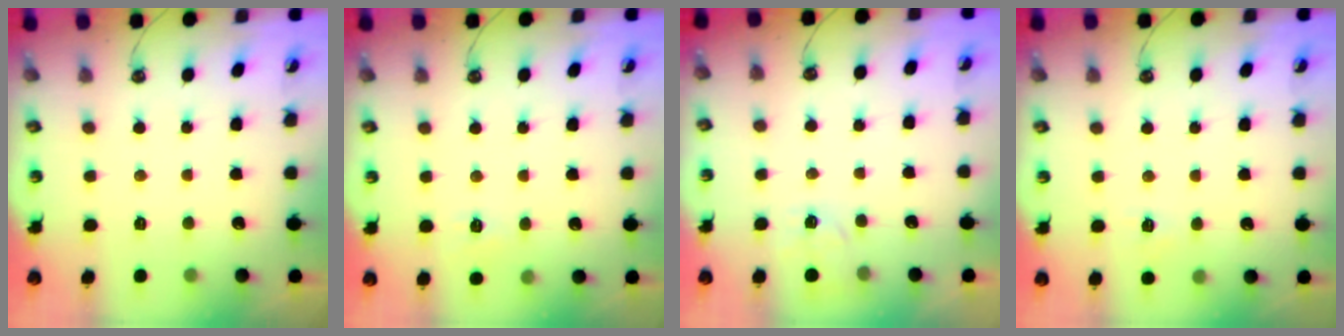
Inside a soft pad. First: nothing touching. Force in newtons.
{"total": 7.1, "press": 7.1, "slide": 0.7}
{"total": 4.2, "press": 4.2, "slide": 0.6}
{"total": 4.8, "press": 4.8, "slide": 0.6}